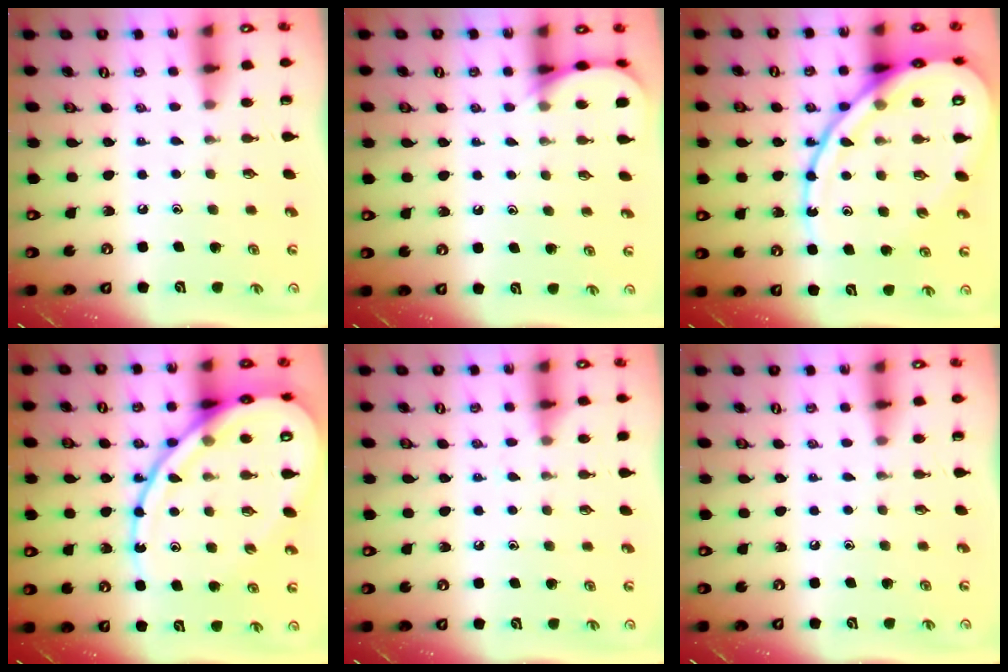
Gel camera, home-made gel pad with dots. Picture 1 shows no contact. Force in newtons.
{"total": 4.8, "press": 4.7, "slide": 0.6}
{"total": 20.9, "press": 20.8, "slide": 2.3}
{"total": 20.9, "press": 20.8, "slide": 2.3}
{"total": 5.7, "press": 5.6, "slide": 0.8}
{"total": 0.0}